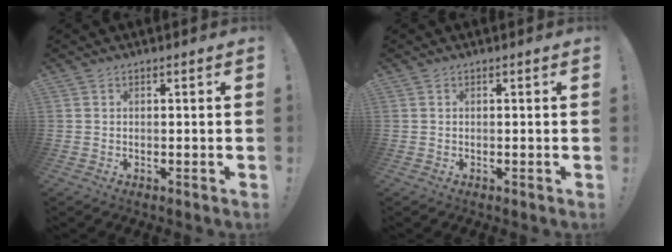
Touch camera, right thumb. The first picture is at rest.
{"total": 0.0}